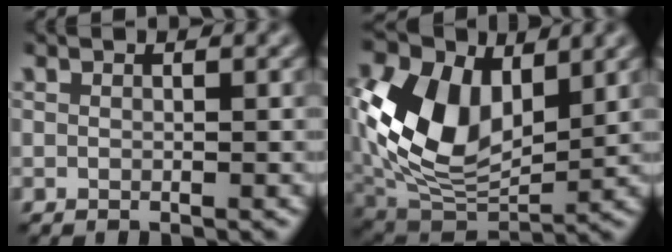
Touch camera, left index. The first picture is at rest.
{"total": 11.5, "force": [2.2, 7.0, 8.8], "torque": [-0.193, 0.010, 0.039]}